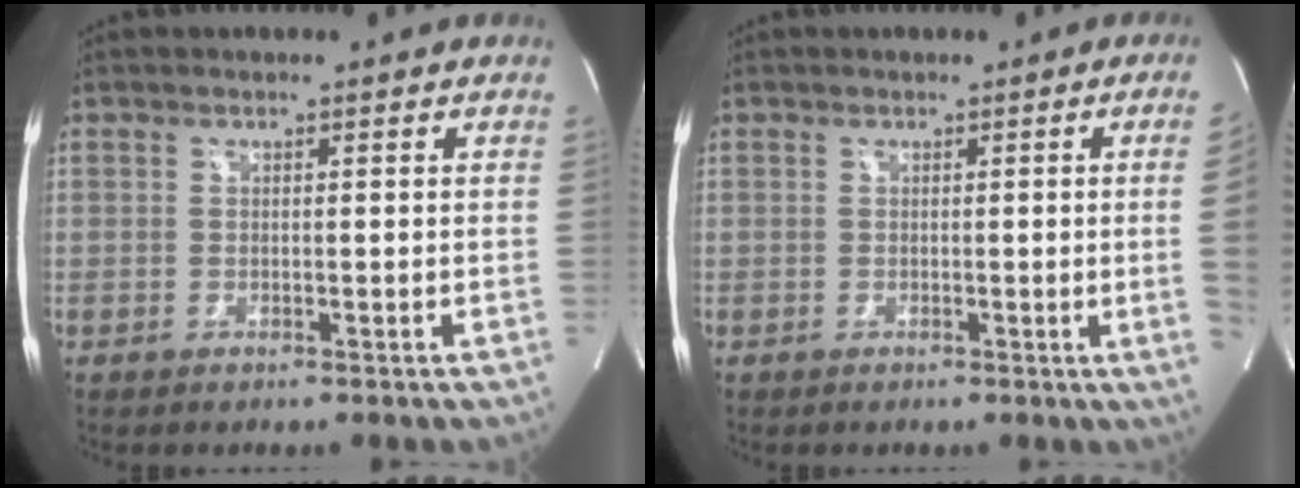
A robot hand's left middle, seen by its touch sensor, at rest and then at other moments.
{"total": 3.8, "force": [-0.2, -1.7, 3.3], "torque": [-0.041, -0.006, -0.001]}